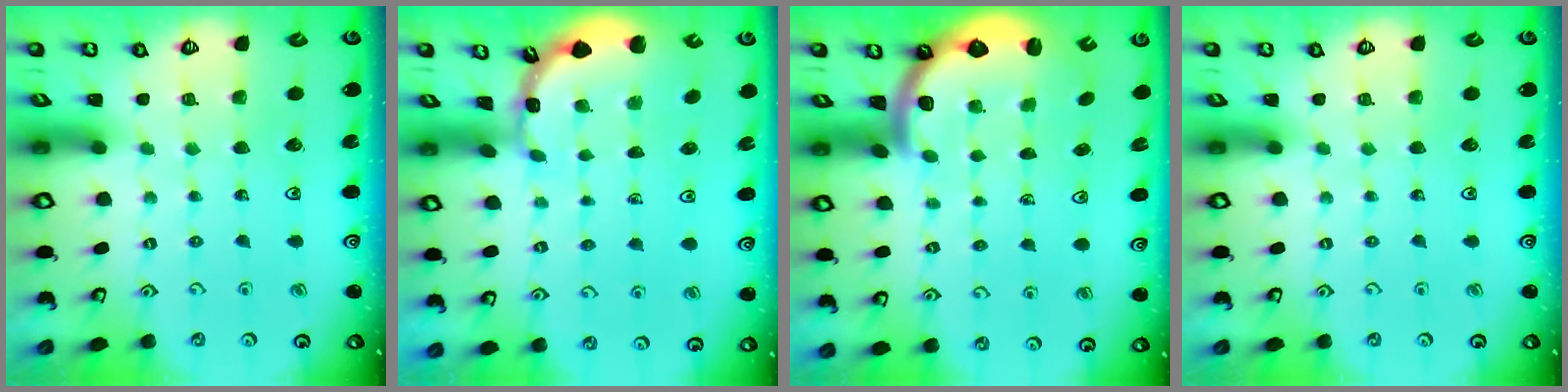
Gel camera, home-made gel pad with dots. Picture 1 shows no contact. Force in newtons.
{"total": 1.7, "press": 1.7, "slide": 0.0}
{"total": 3.0, "press": 2.9, "slide": 0.4}
{"total": 0.0}